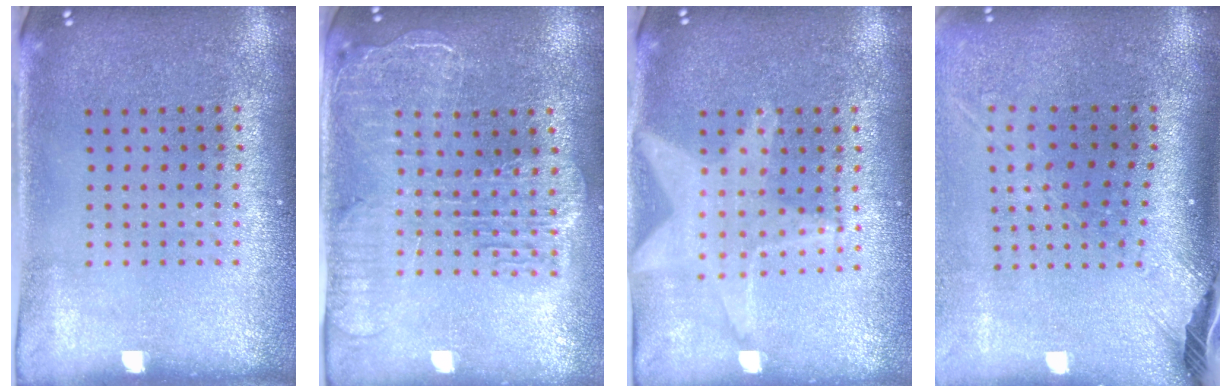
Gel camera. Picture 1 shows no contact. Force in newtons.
{"total": 2.5, "press": 2.2, "slide": 1.2}
{"total": 1.8, "press": 1.6, "slide": 0.9}
{"total": 2.6, "press": 1.8, "slide": 1.8}